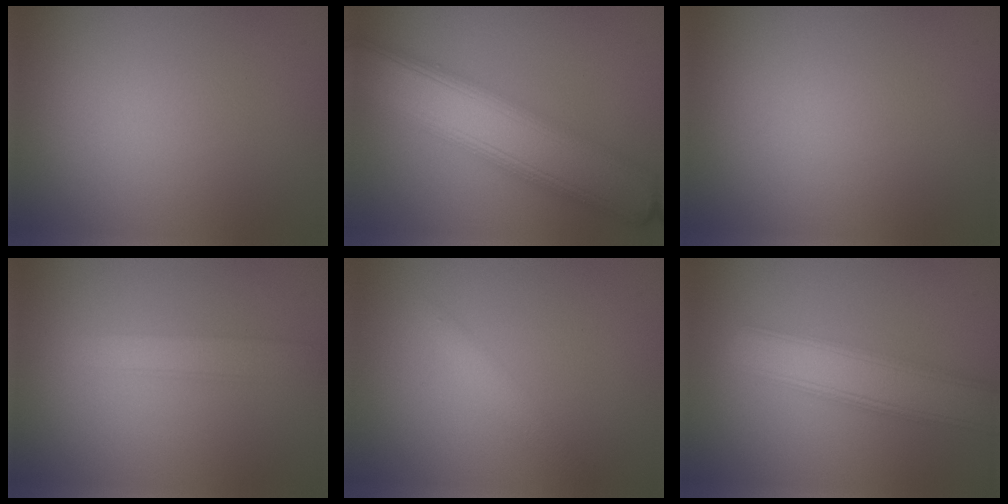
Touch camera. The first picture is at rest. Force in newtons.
{"total": 9.7, "press": 9.7, "slide": 0.5}
{"total": 0.0}
{"total": 1.9, "press": 1.9, "slide": 0.2}
{"total": 1.4, "press": 1.4, "slide": 0.1}
{"total": 5.6, "press": 5.6, "slide": 0.2}